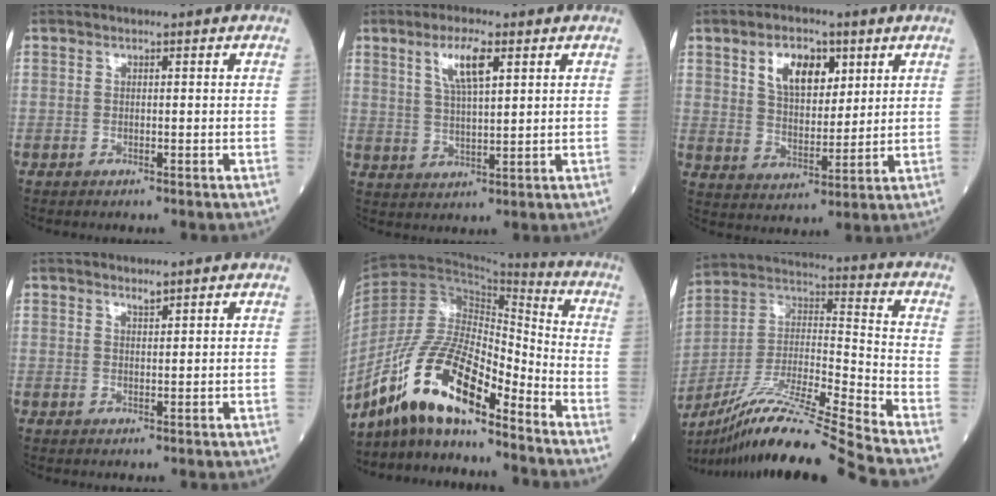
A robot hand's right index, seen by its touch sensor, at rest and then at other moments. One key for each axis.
{"total": 6.4, "fx": 3.1, "fy": 1.3, "fz": 5.4, "tx": -0.105, "ty": 0.005, "tz": 0.058}
{"total": 8.5, "fx": 4.0, "fy": 4.5, "fz": 6.0, "tx": -0.108, "ty": 0.011, "tz": 0.076}
{"total": 1.0, "fx": 1.0, "fy": 0.0, "fz": 0.3, "tx": -0.009, "ty": -0.006, "tz": 0.018}
{"total": 14.6, "fx": -10.8, "fy": 3.1, "fz": 9.3, "tx": -0.193, "ty": 0.016, "tz": -0.199}
{"total": 20.7, "fx": -17.6, "fy": -2.1, "fz": 10.8, "tx": -0.229, "ty": -0.014, "tz": -0.323}